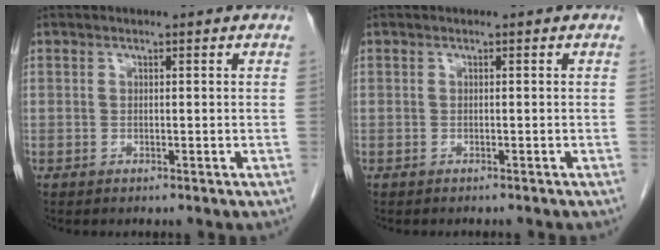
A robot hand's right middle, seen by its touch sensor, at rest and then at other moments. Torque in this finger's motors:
{"motor_torque": [0.01, -0.01, -0.02, 0.00]}